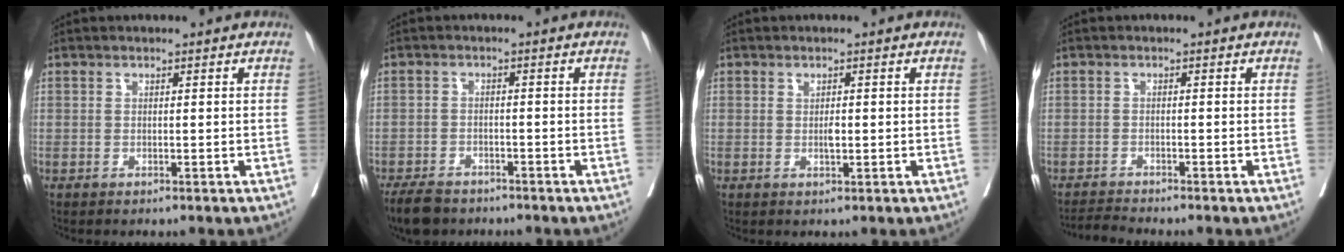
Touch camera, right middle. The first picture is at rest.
{"total": 5.6, "force": [-4.7, 2.4, 2.0], "torque": [-0.034, -0.007, -0.078]}
{"total": 1.3, "force": [0.0, 0.4, 1.3], "torque": [-0.025, -0.003, 0.004]}
{"total": 2.1, "force": [-1.9, -0.7, -0.1], "torque": [-0.005, -0.015, -0.036]}